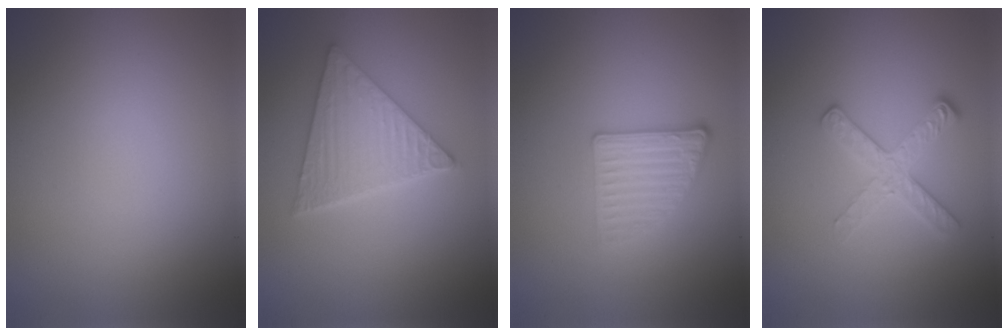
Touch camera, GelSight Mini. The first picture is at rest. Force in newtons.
{"total": 5.0, "press": 4.2, "slide": 2.6}
{"total": 2.7, "press": 2.6, "slide": 0.8}
{"total": 2.7, "press": 2.5, "slide": 1.1}